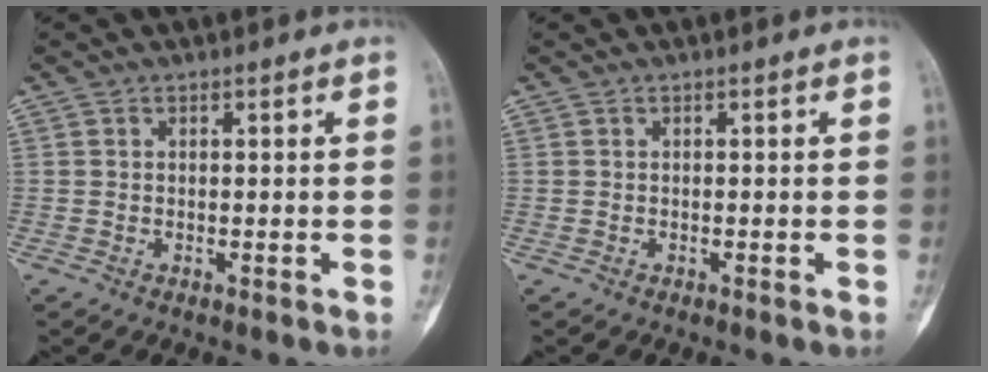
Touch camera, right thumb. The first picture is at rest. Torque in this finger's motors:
{"motor_torque": [-0.09, 0.00, 0.00, -0.02, -0.01]}